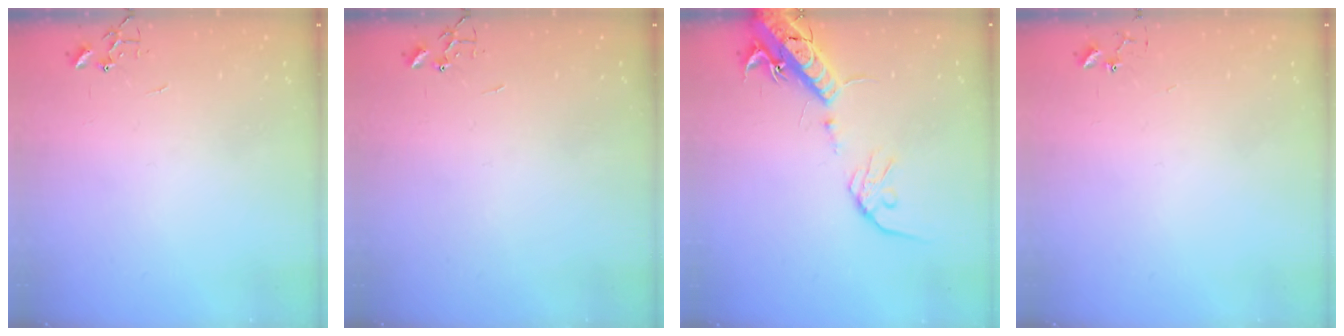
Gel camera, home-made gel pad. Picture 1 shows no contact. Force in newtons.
{"total": 0.0}
{"total": 16.5, "press": 16.2, "slide": 3.6}
{"total": 3.5, "press": 3.4, "slide": 0.4}